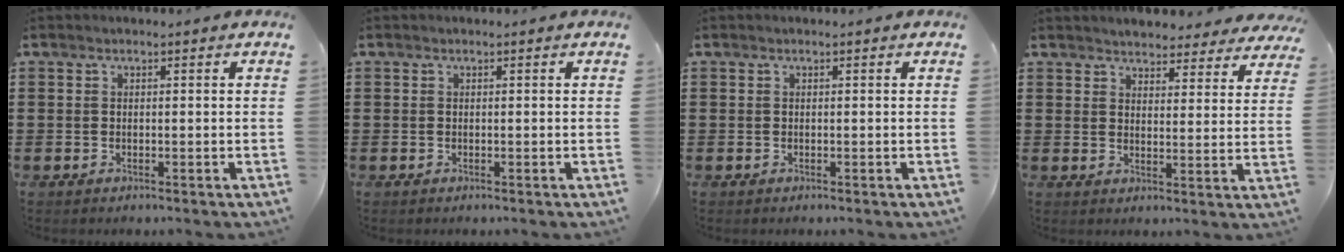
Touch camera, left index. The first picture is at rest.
{"total": 0.0}
{"total": 0.0}
{"total": 3.7, "force": [3.7, 0.3, 0.0], "torque": [-0.016, -0.016, 0.067]}